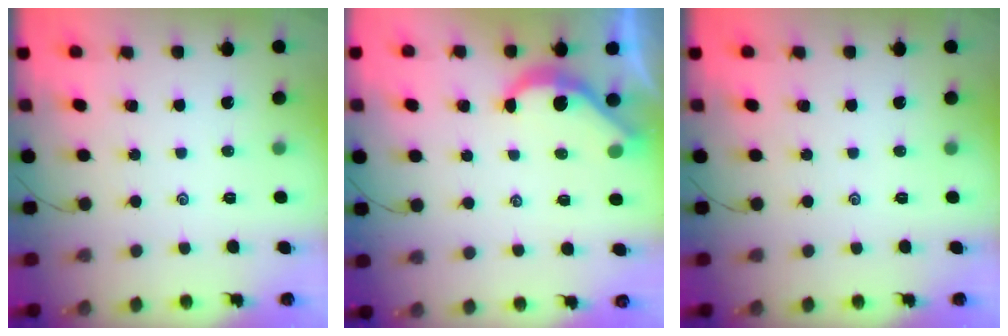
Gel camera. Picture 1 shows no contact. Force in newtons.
{"total": 5.3, "press": 5.3, "slide": 0.2}
{"total": 0.0}